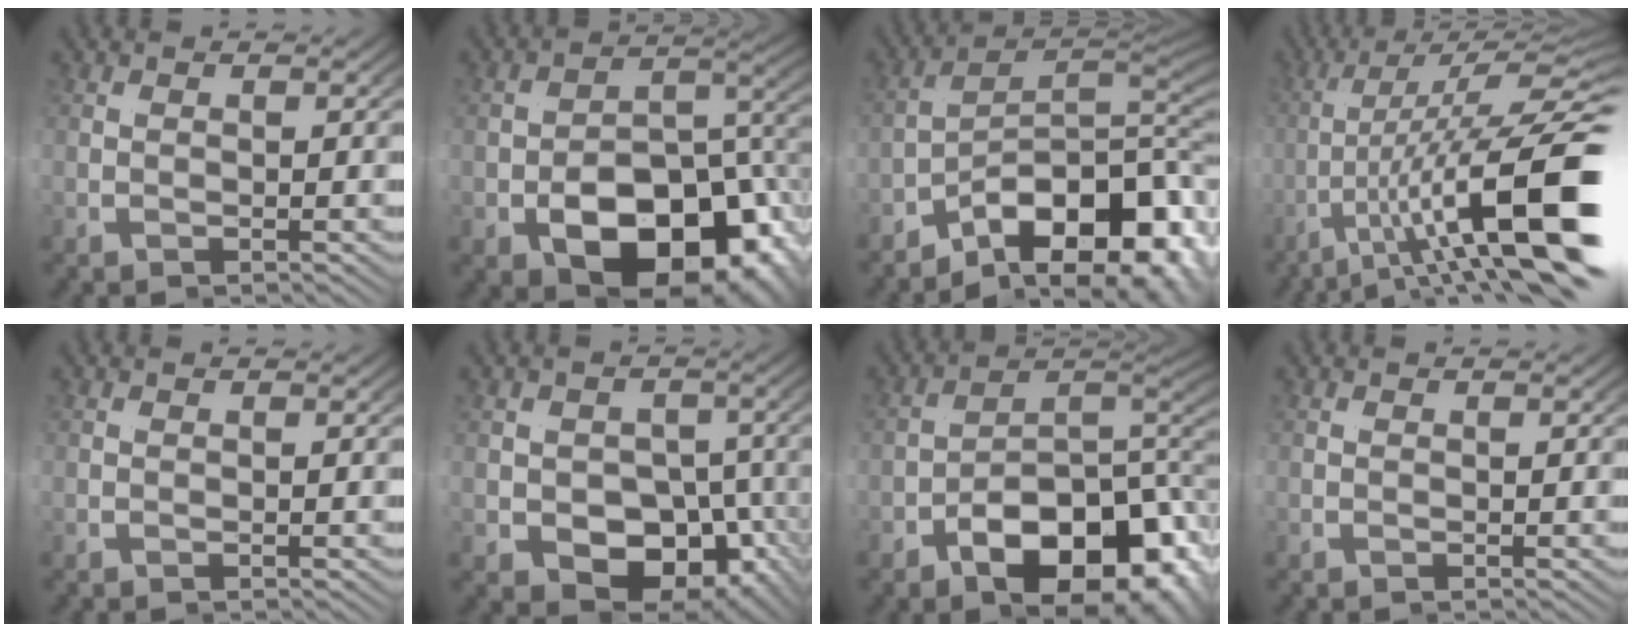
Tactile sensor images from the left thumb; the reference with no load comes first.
{"total": 11.8, "force": [-3.7, 6.5, 9.1], "torque": [-0.156, -0.016, -0.041]}
{"total": 11.9, "force": [-4.2, 4.9, 10.0], "torque": [-0.142, 0.005, -0.071]}
{"total": 11.4, "force": [-2.2, 1.3, 11.1], "torque": [-0.172, 0.019, -0.049]}
{"total": 0.0}
{"total": 9.7, "force": [-1.2, 6.9, 6.8], "torque": [-0.098, -0.022, -0.015]}
{"total": 11.5, "force": [-5.4, 5.5, 8.5], "torque": [-0.144, -0.005, -0.078]}
{"total": 0.0}